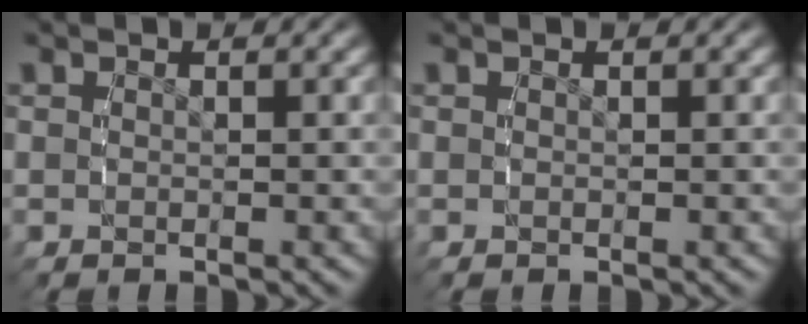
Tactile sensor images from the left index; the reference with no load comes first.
{"total": 0.0}